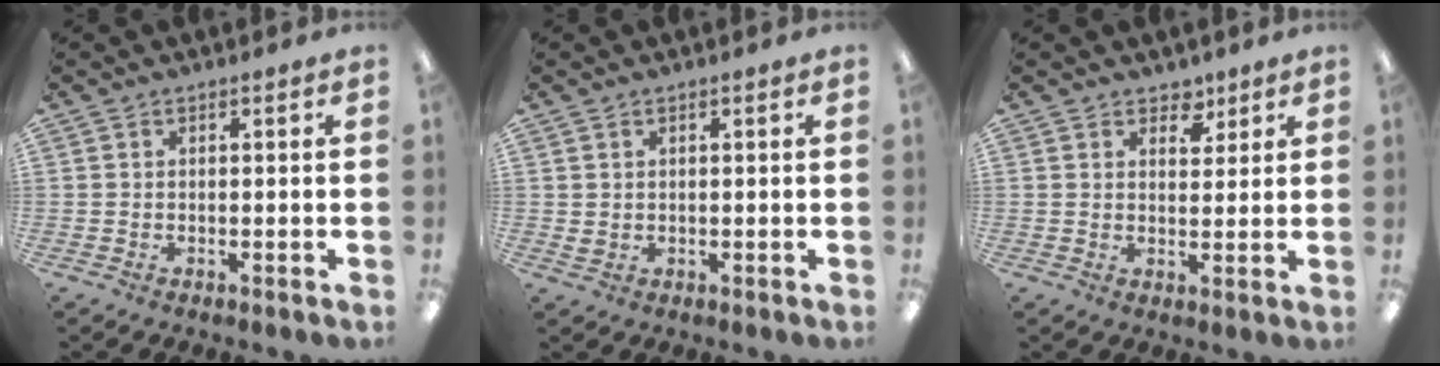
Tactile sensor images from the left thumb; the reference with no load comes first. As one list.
[{"total": 1.5, "force": [0.9, 1.1, 0.4], "torque": [-0.010, 0.003, 0.016]}, {"total": 4.6, "force": [3.4, 2.8, 1.3], "torque": [-0.004, -0.019, 0.057]}]